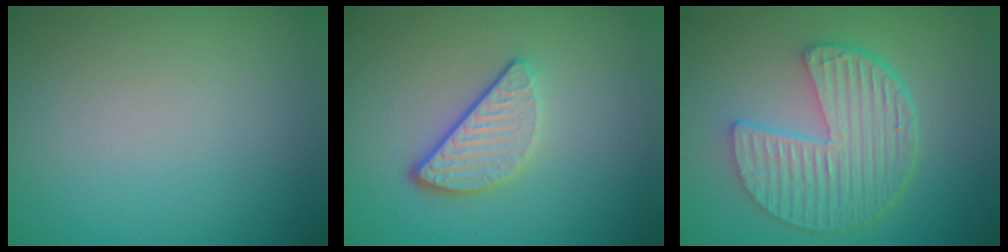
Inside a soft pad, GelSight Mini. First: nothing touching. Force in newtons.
{"total": 3.3, "press": 2.6, "slide": 2.0}
{"total": 6.6, "press": 4.8, "slide": 4.5}